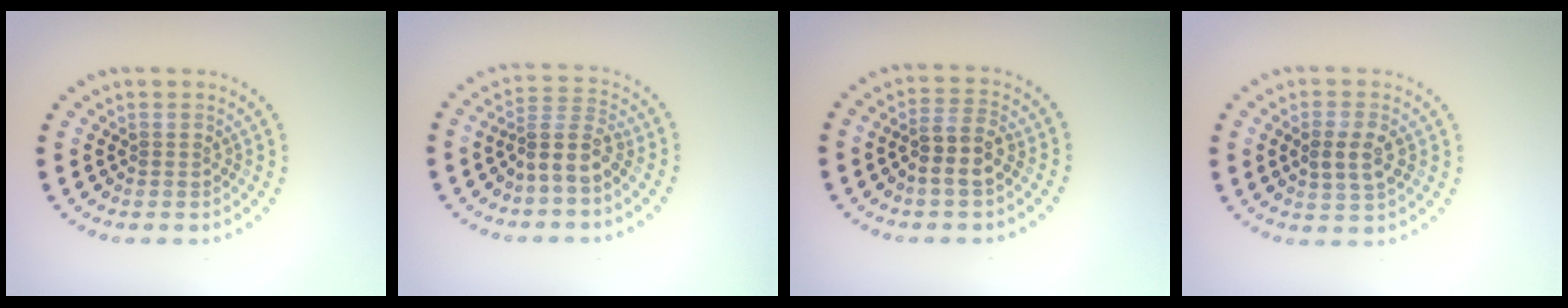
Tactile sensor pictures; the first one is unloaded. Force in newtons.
{"total": 3.3, "press": 2.6, "slide": 2.1}
{"total": 2.9, "press": 2.6, "slide": 1.3}
{"total": 2.7, "press": 2.7, "slide": 0.5}